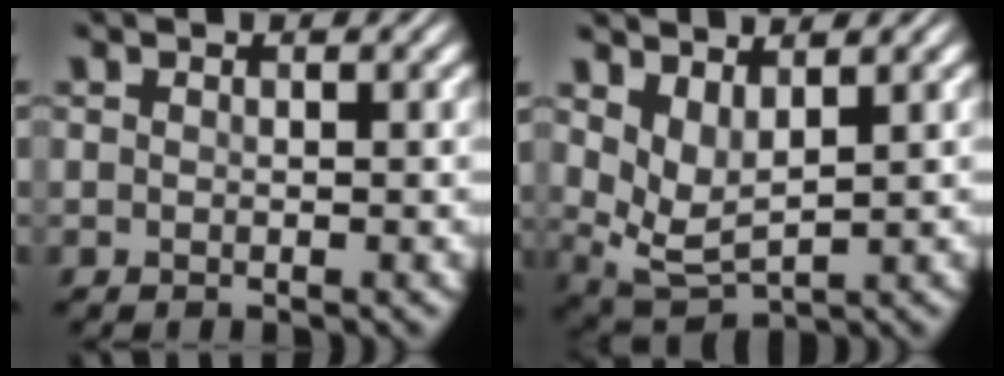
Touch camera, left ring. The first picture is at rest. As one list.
[{"total": 3.5, "force": [1.7, 1.6, 2.6], "torque": [-0.064, -0.013, 0.041]}]